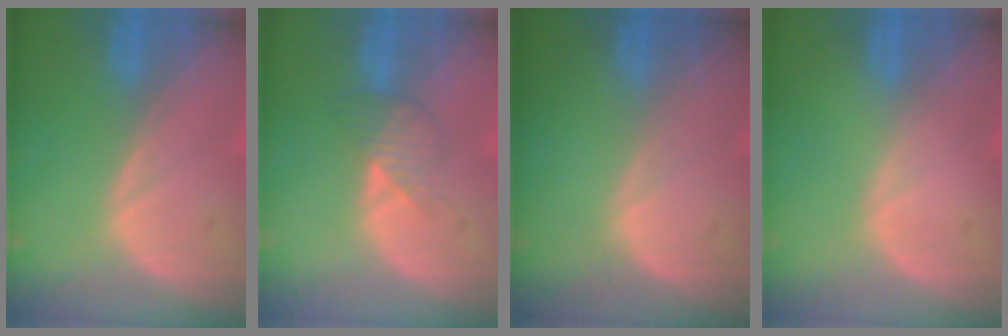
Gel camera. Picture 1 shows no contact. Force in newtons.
{"total": 3.4, "press": 3.2, "slide": 1.2}
{"total": 0.0}
{"total": 0.0}